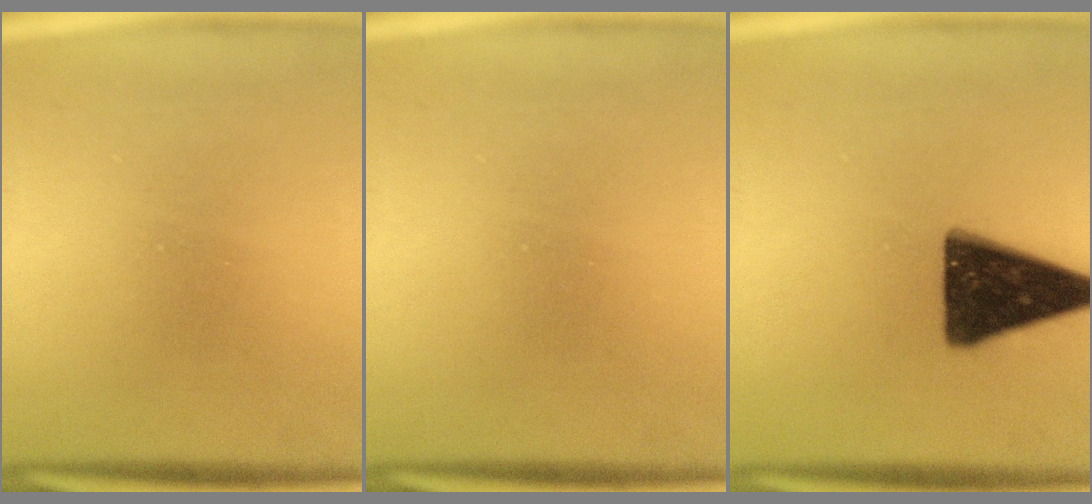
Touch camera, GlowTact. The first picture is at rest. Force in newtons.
{"total": 0.0}
{"total": 16.4}